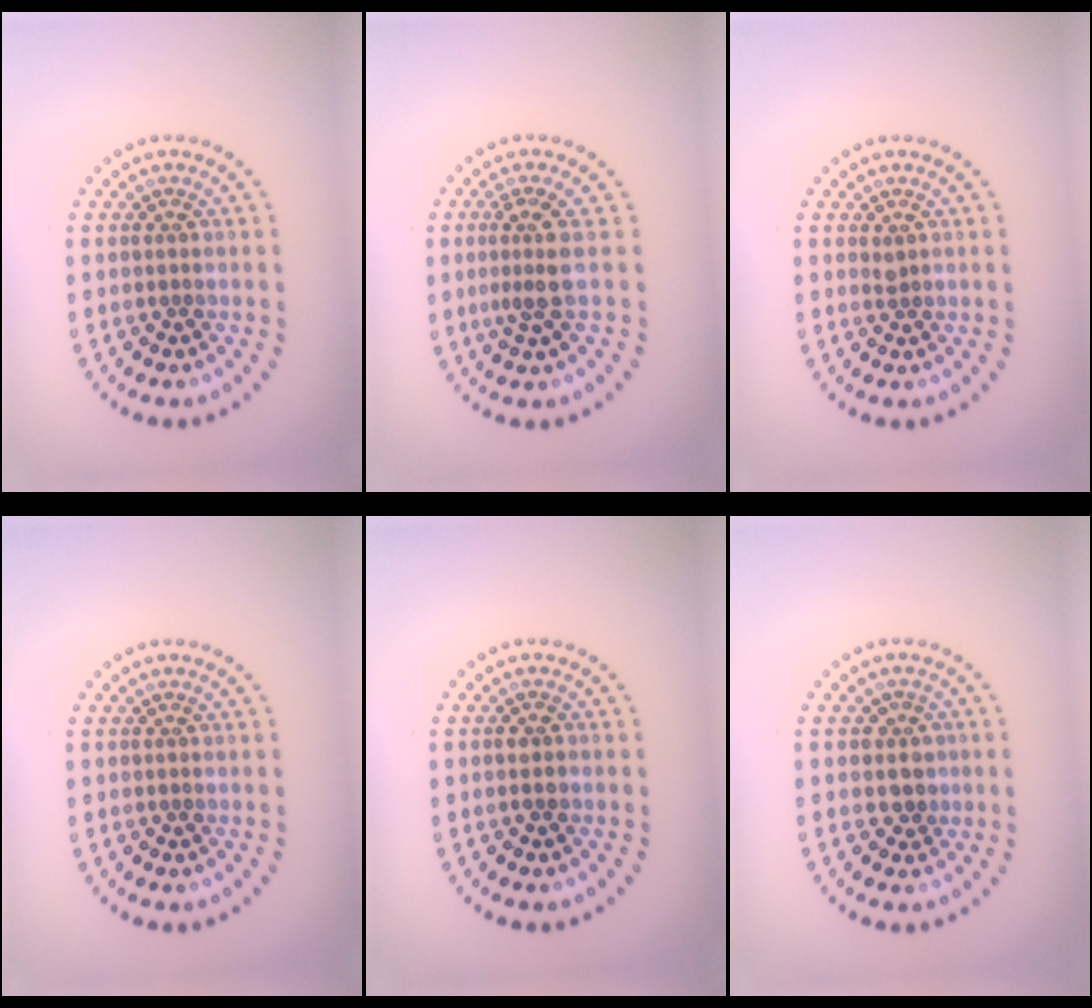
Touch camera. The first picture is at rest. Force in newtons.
{"total": 2.6, "press": 2.0, "slide": 1.7}
{"total": 0.6, "press": 0.5, "slide": 0.4}
{"total": 0.0}
{"total": 1.1, "press": 1.0, "slide": 0.3}
{"total": 2.1, "press": 1.8, "slide": 1.1}